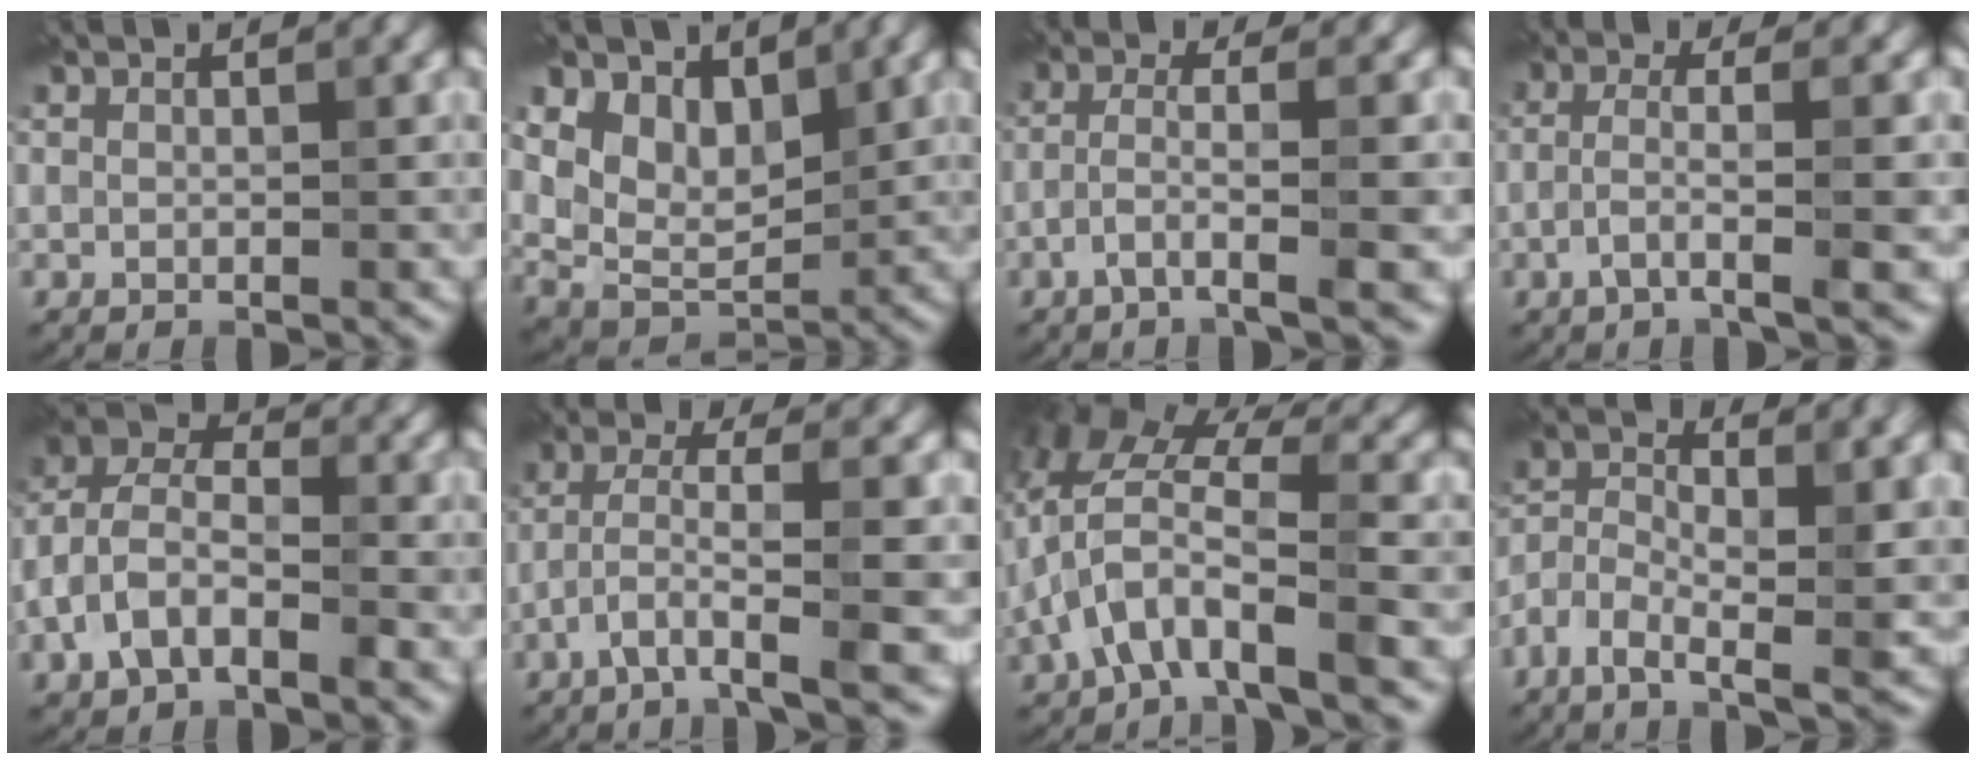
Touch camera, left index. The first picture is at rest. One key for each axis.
{"total": 5.3, "fx": 2.9, "fy": 3.3, "fz": 3.0, "tx": -0.057, "ty": -0.003, "tz": 0.044}
{"total": 4.4, "fx": -1.7, "fy": 0.5, "fz": 4.0, "tx": -0.076, "ty": 0.008, "tz": -0.042}
{"total": 4.3, "fx": -1.3, "fy": 0.6, "fz": 4.0, "tx": -0.076, "ty": 0.008, "tz": -0.032}
{"total": 6.9, "fx": -2.5, "fy": 4.0, "fz": 5.0, "tx": -0.104, "ty": 0.015, "tz": -0.060}
{"total": 5.6, "fx": -1.9, "fy": 0.8, "fz": 5.1, "tx": -0.100, "ty": 0.009, "tz": -0.041}
{"total": 8.4, "fx": -1.6, "fy": 3.6, "fz": 7.4, "tx": -0.144, "ty": 0.018, "tz": -0.038}
{"total": 7.2, "fx": -2.8, "fy": 2.6, "fz": 6.2, "tx": -0.120, "ty": -0.004, "tz": -0.060}